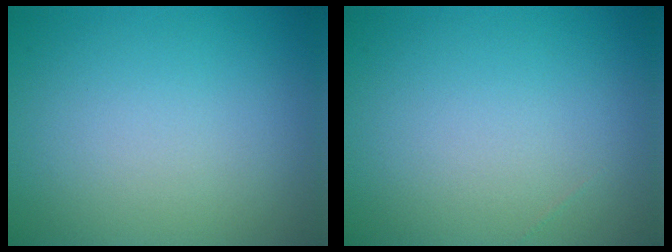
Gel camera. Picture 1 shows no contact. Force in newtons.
{"total": 0.0}